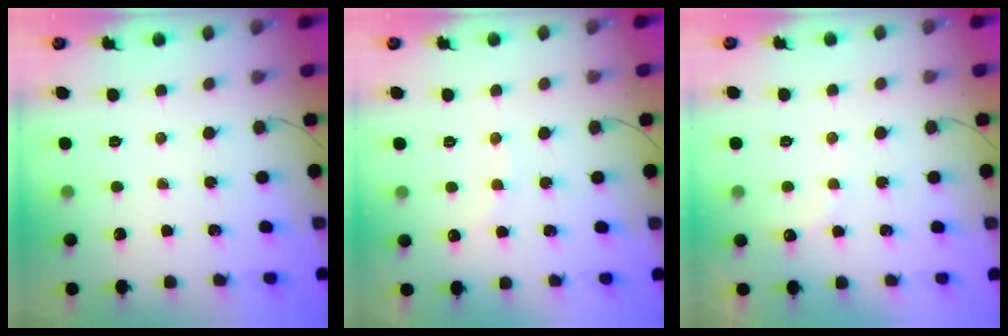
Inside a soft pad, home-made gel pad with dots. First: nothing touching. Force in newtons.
{"total": 6.0, "press": 5.9, "slide": 1.1}
{"total": 4.8, "press": 4.8, "slide": 0.7}